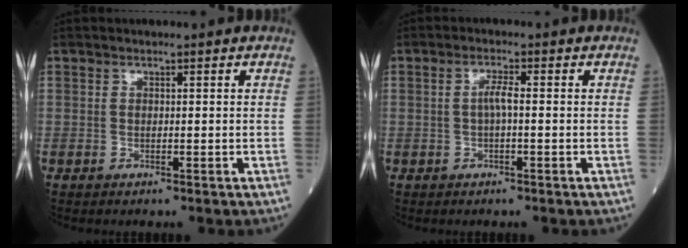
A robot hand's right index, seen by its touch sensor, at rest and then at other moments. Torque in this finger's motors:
{"motor_torque": [0.34, -0.13, 0.22, 0.06]}